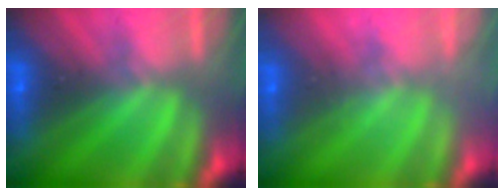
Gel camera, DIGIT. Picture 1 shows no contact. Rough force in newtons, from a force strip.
{"total": 2.1}